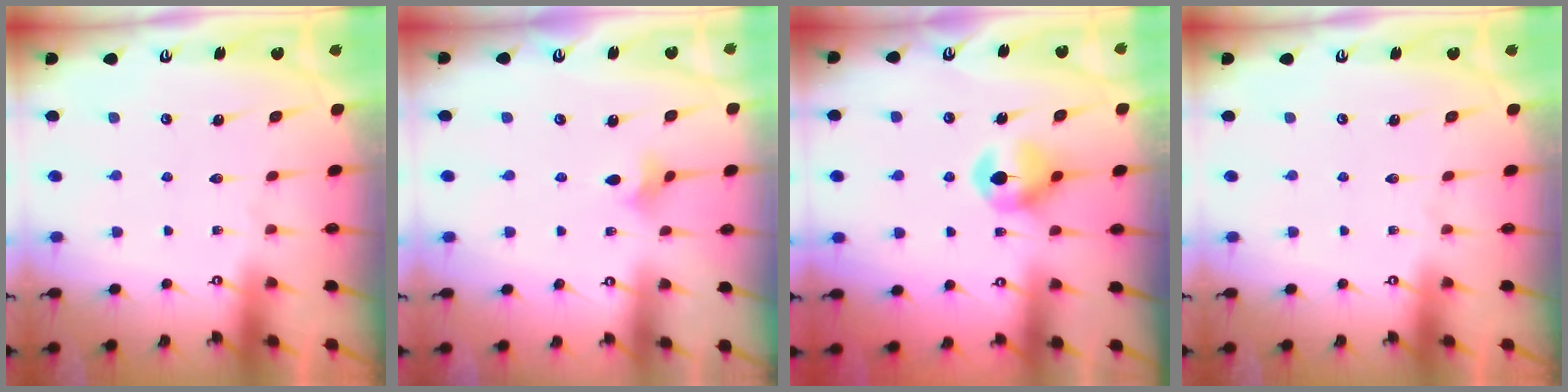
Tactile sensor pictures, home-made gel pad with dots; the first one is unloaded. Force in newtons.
{"total": 2.7, "press": 2.6, "slide": 0.7}
{"total": 8.0, "press": 7.9, "slide": 0.5}
{"total": 0.0}